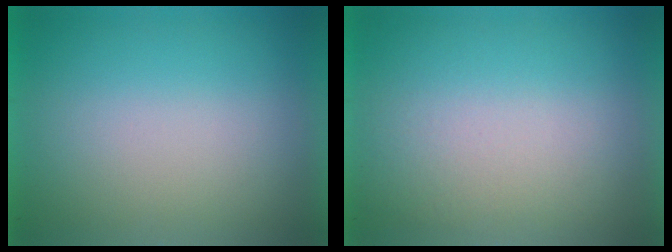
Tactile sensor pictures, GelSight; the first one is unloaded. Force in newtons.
{"total": 1.4}